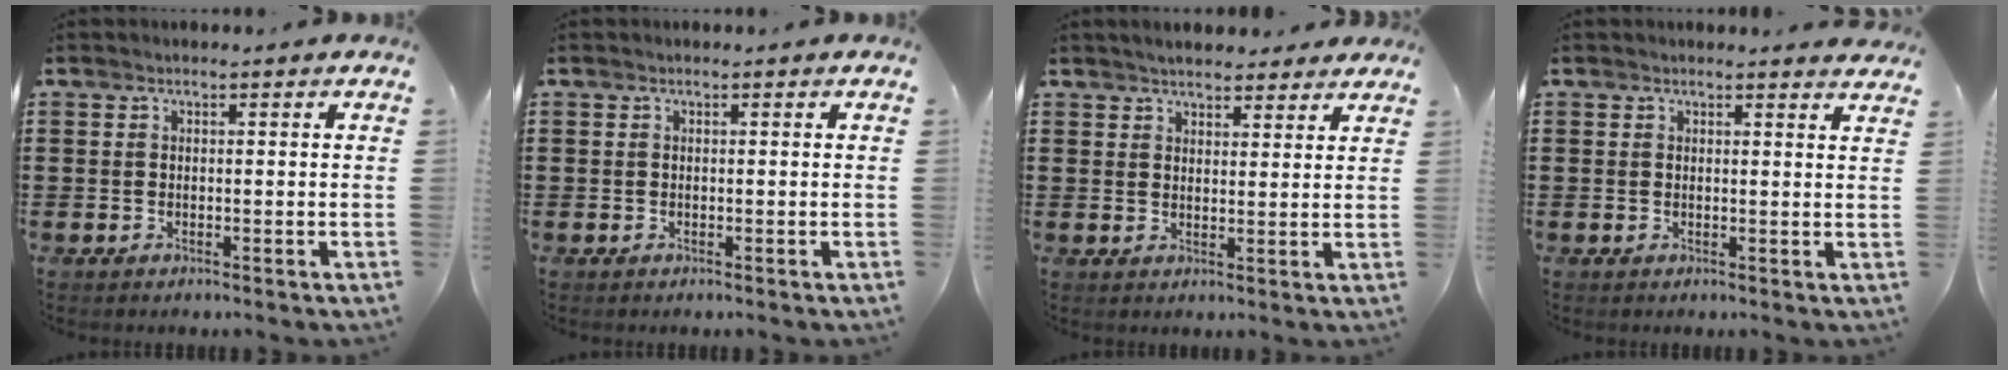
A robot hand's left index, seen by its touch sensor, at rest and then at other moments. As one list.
[{"total": 0.0}, {"total": 3.4, "force": [3.3, 0.8, 0.5], "torque": [-0.018, -0.004, 0.061]}, {"total": 1.5, "force": [1.4, -0.1, 0.4], "torque": [-0.002, -0.004, 0.025]}]